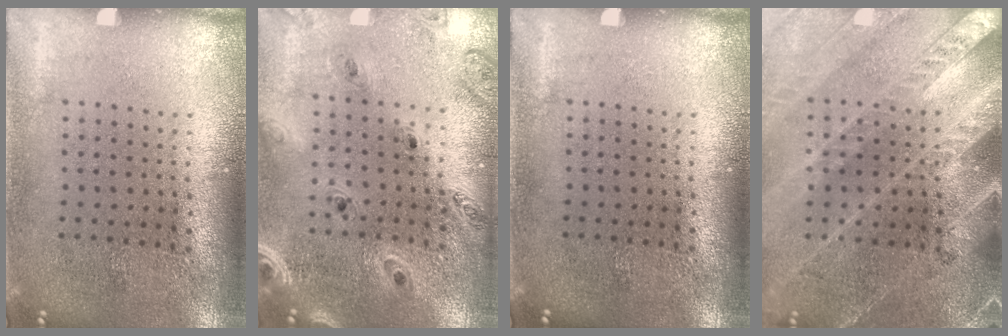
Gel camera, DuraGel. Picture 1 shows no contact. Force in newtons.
{"total": 1.4, "press": 1.3, "slide": 0.3}
{"total": 0.0}
{"total": 2.9, "press": 2.7, "slide": 1.1}